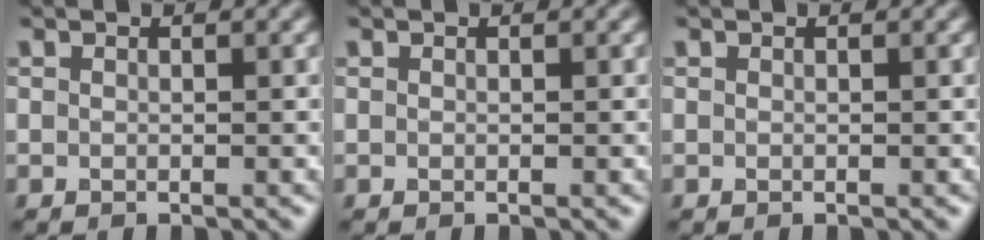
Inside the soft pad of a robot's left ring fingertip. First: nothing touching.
{"total": 0.0}
{"total": 0.0}